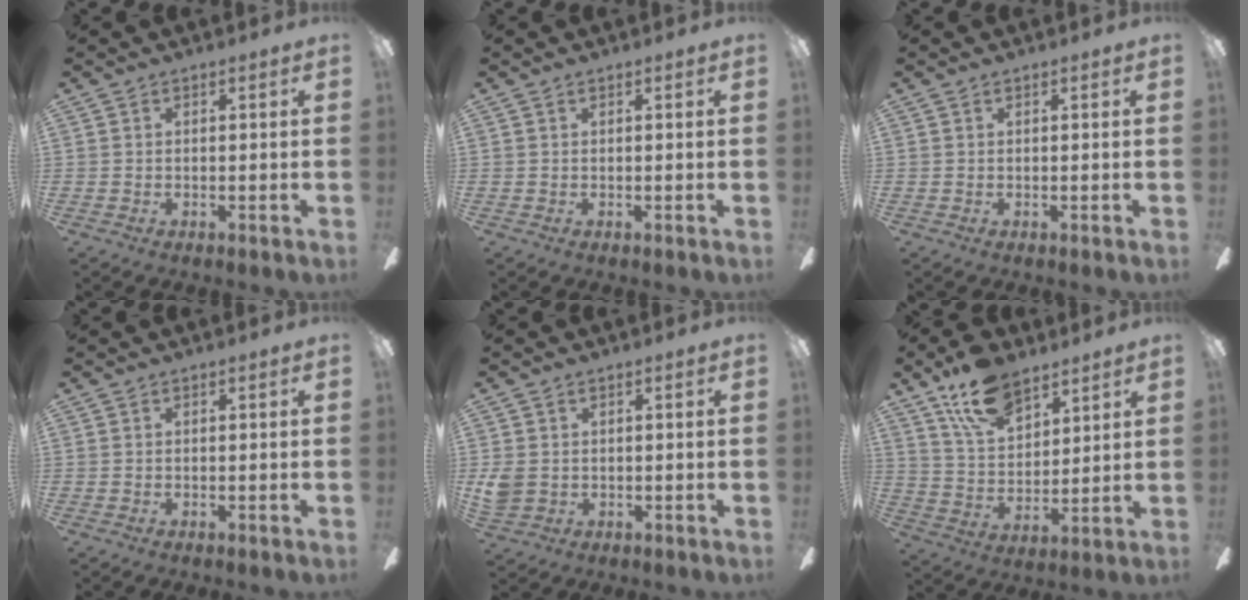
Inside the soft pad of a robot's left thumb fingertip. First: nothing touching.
{"total": 0.0}
{"total": 0.0}
{"total": 0.0}
{"total": 4.0, "force": [0.4, 3.5, 2.1], "torque": [-0.037, 0.004, 0.010]}
{"total": 14.4, "force": [9.7, 7.8, 7.3], "torque": [-0.135, -0.038, 0.184]}